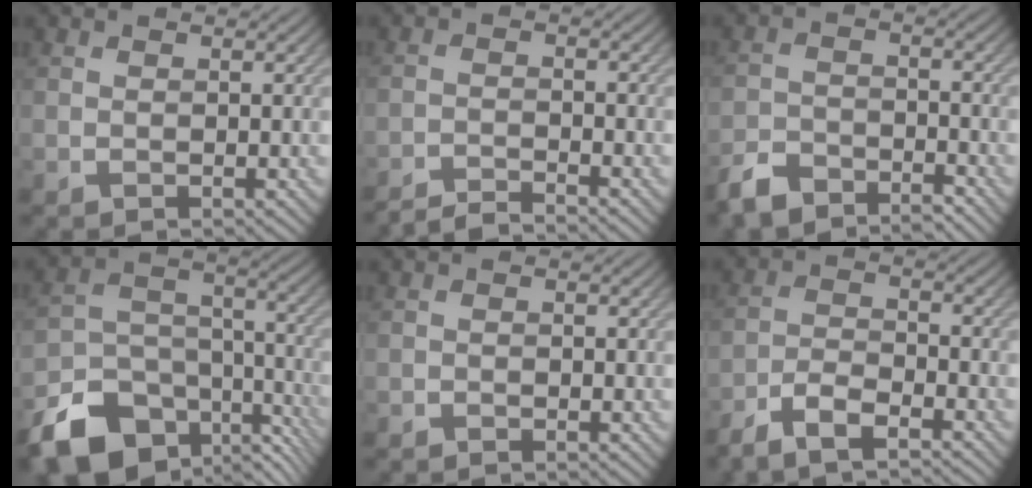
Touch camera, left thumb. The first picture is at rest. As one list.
[{"total": 3.8, "force": [-3.5, 0.4, 1.3], "torque": [-0.022, 0.006, -0.071]}, {"total": 5.6, "force": [-5.0, 1.7, 1.9], "torque": [-0.037, -0.008, -0.104]}, {"total": 15.7, "force": [-10.2, 9.2, 7.6], "torque": [-0.175, -0.051, -0.149]}, {"total": 0.5, "force": [-0.5, 0.1, 0.1], "torque": [0.000, -0.002, -0.009]}, {"total": 5.9, "force": [-4.8, 1.5, 3.1], "torque": [-0.064, -0.004, -0.096]}]